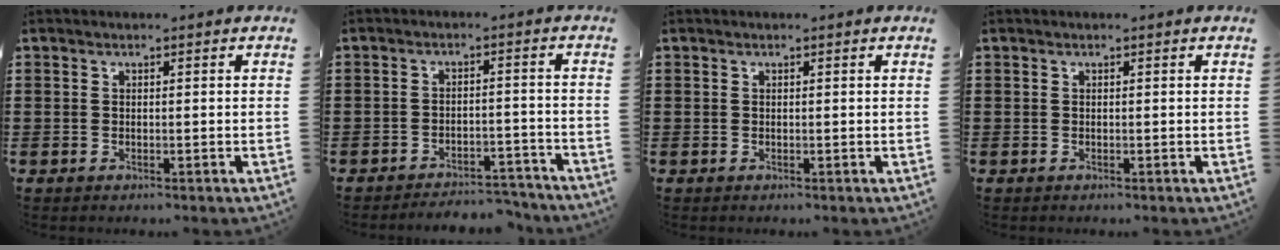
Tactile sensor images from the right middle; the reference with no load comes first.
{"total": 3.9, "force": [-3.8, 0.3, 0.4], "torque": [-0.011, 0.005, -0.080]}
{"total": 0.0}
{"total": 0.0}